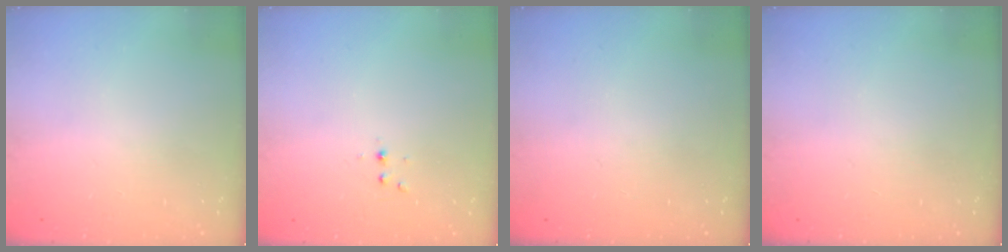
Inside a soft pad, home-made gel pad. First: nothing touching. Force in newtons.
{"total": 3.0, "press": 2.6, "slide": 1.5}
{"total": 0.0}
{"total": 0.0}